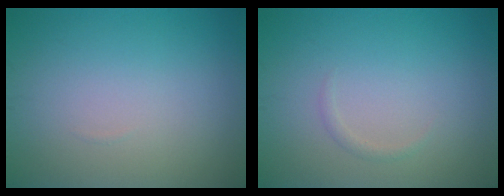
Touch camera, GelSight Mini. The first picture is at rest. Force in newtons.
{"total": 0.7, "press": 0.7, "slide": 0.0}